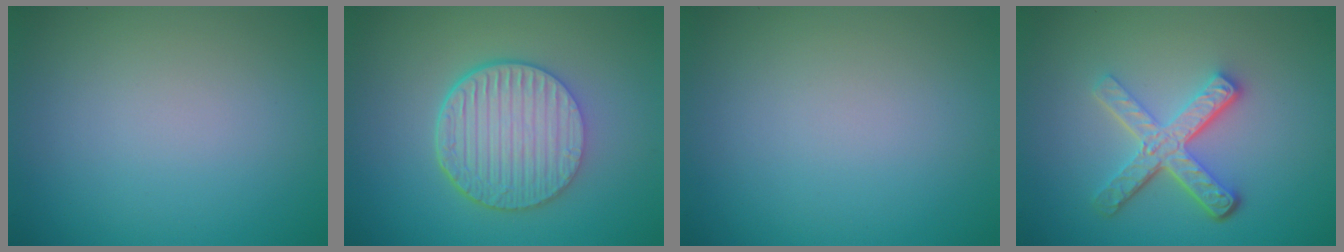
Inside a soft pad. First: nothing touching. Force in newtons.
{"total": 6.6, "press": 4.8, "slide": 4.5}
{"total": 0.0}
{"total": 5.0, "press": 3.6, "slide": 3.5}